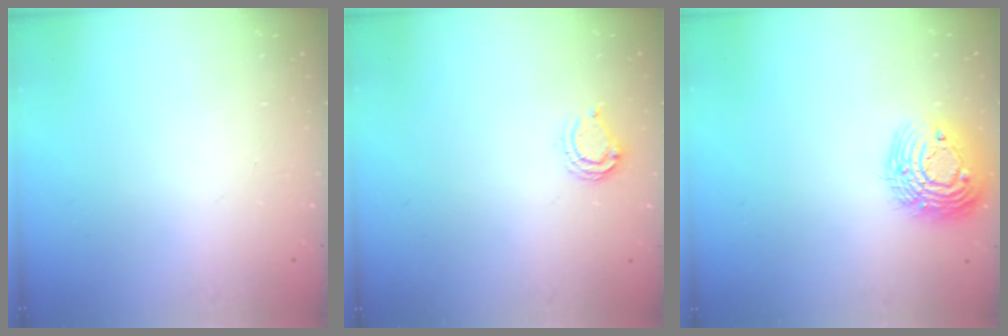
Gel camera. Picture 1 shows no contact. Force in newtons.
{"total": 6.3, "press": 6.3, "slide": 0.5}
{"total": 15.1, "press": 15.0, "slide": 1.4}